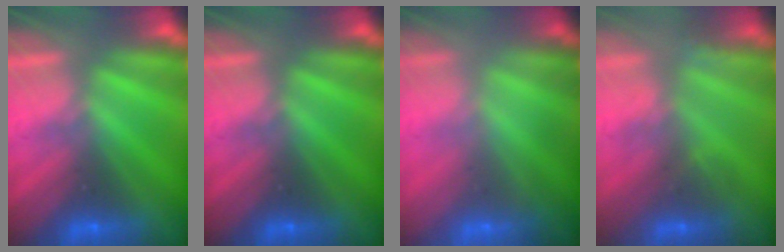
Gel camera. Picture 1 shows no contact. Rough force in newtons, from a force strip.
{"total": 0.0}
{"total": 1.1}
{"total": 2.8}